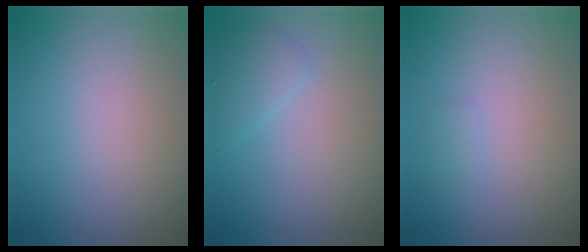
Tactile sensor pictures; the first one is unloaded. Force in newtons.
{"total": 1.7, "press": 1.7, "slide": 0.1}
{"total": 0.6, "press": 0.6, "slide": 0.0}